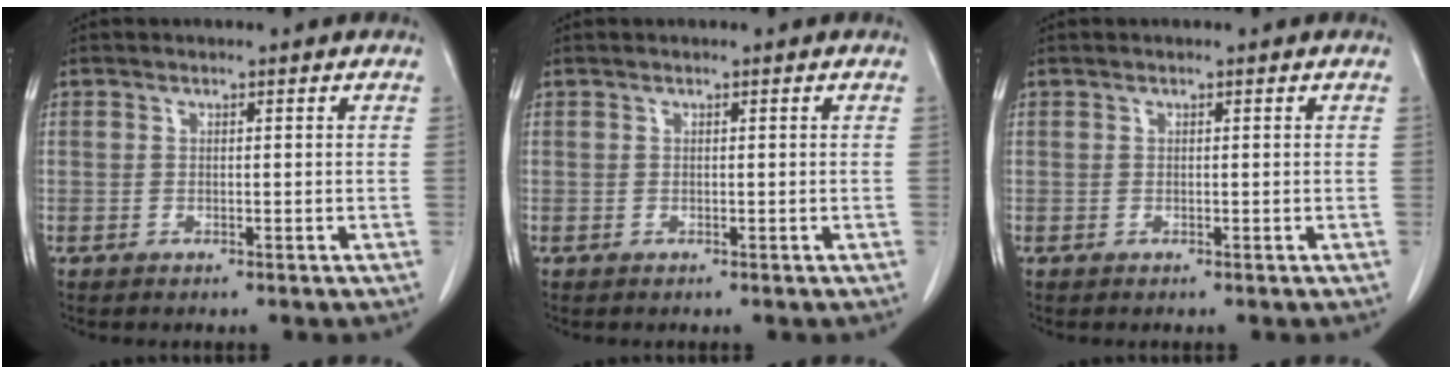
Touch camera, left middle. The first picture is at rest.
{"total": 0.0}
{"total": 0.0}